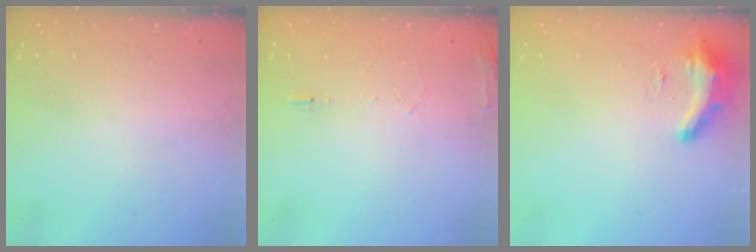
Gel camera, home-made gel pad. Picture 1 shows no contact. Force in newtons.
{"total": 6.4, "press": 6.2, "slide": 1.5}
{"total": 8.8, "press": 8.7, "slide": 0.8}